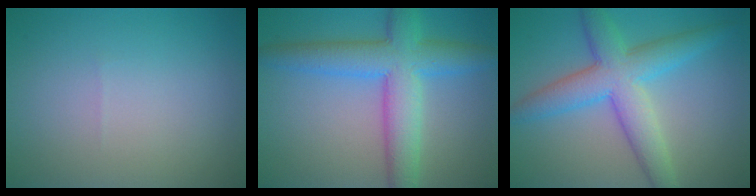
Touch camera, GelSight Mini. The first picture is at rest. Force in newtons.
{"total": 7.4, "press": 7.4, "slide": 0.0}
{"total": 6.5, "press": 6.5, "slide": 0.1}